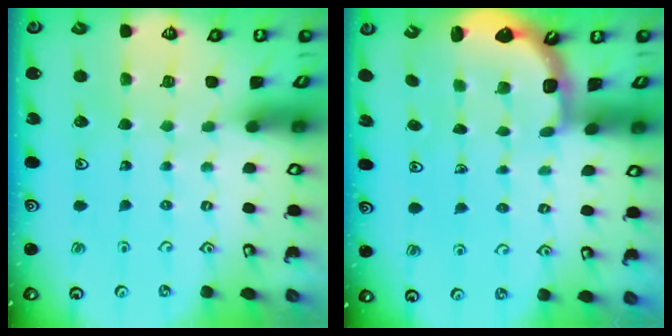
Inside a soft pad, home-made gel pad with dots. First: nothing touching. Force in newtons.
{"total": 2.6, "press": 2.3, "slide": 1.3}